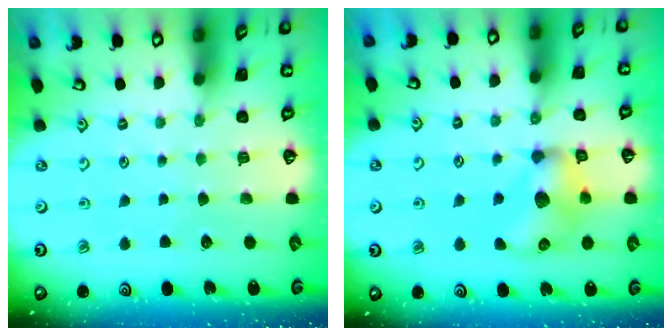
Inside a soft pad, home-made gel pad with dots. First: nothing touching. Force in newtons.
{"total": 12.7, "press": 12.7, "slide": 0.7}